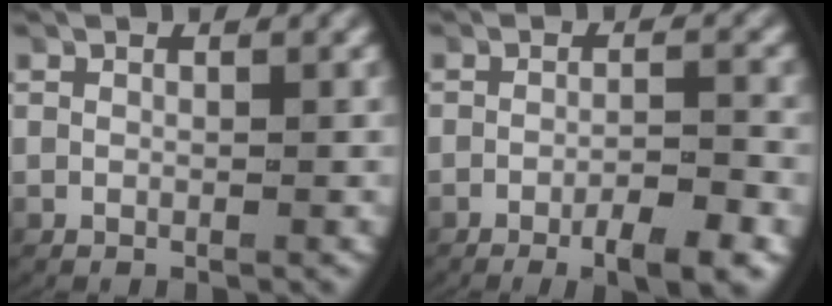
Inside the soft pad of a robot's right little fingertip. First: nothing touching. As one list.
[{"total": 4.0, "force": [-2.5, 0.9, 3.0], "torque": [-0.036, 0.002, -0.049]}]